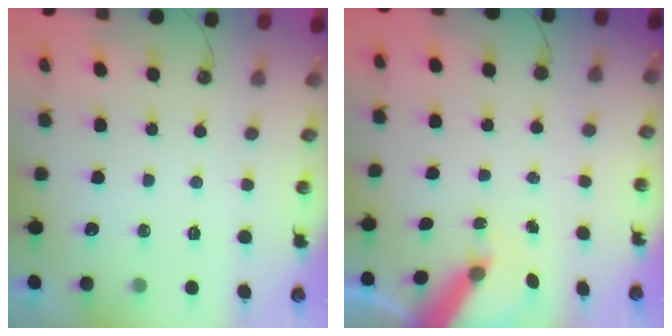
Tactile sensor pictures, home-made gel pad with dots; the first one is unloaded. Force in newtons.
{"total": 6.1, "press": 6.1, "slide": 0.4}